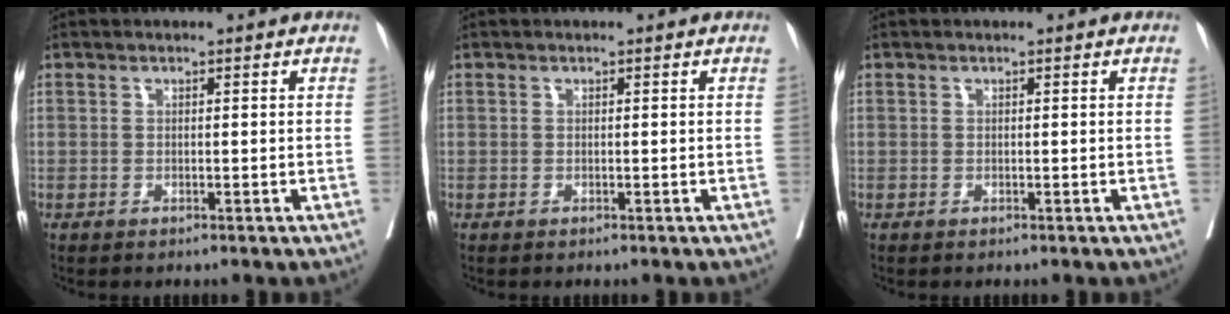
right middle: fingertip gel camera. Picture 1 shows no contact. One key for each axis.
{"total": 0.0}
{"total": 0.0}